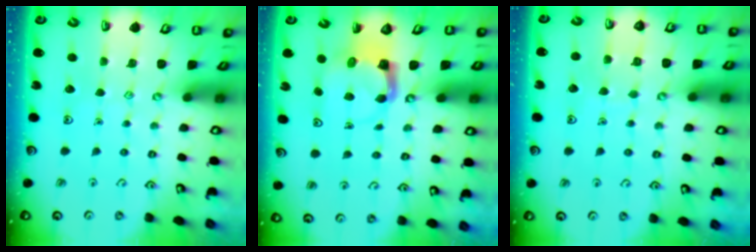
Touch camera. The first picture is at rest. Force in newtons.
{"total": 3.8, "press": 3.8, "slide": 0.3}
{"total": 5.0, "press": 4.9, "slide": 0.4}